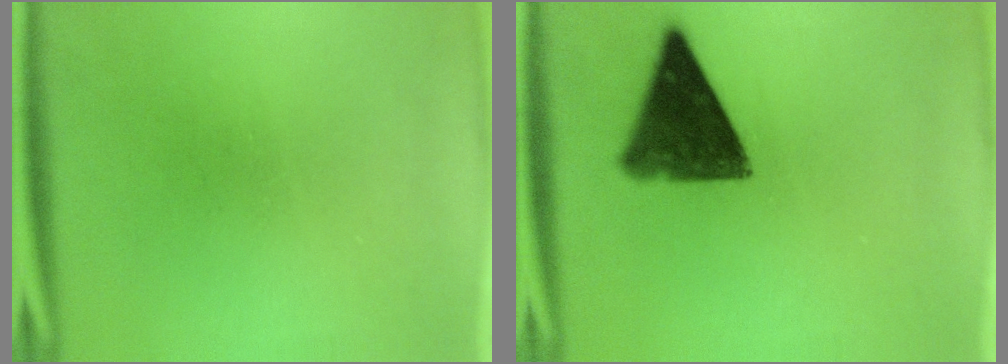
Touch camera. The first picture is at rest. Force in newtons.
{"total": 12.0}